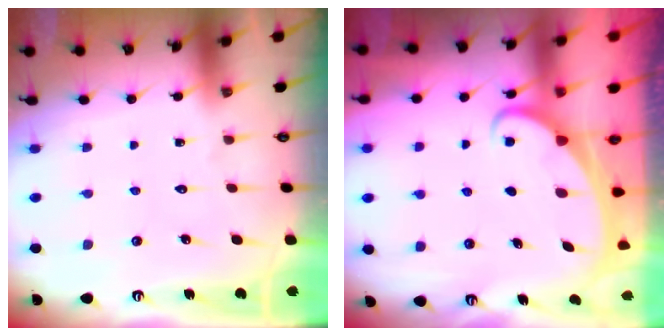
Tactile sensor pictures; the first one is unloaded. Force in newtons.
{"total": 2.1, "press": 2.1, "slide": 0.3}